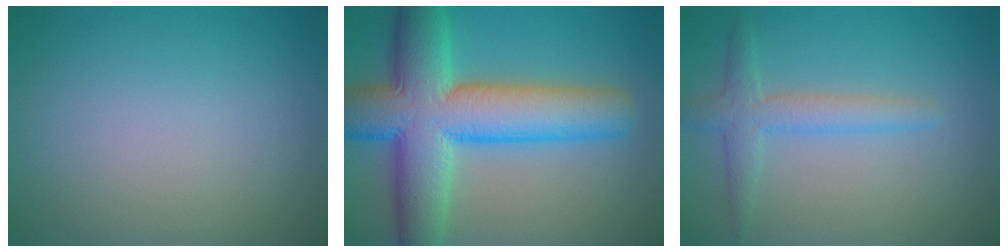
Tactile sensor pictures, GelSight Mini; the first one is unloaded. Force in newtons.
{"total": 12.0, "press": 12.0, "slide": 0.6}
{"total": 2.8, "press": 2.8, "slide": 0.2}